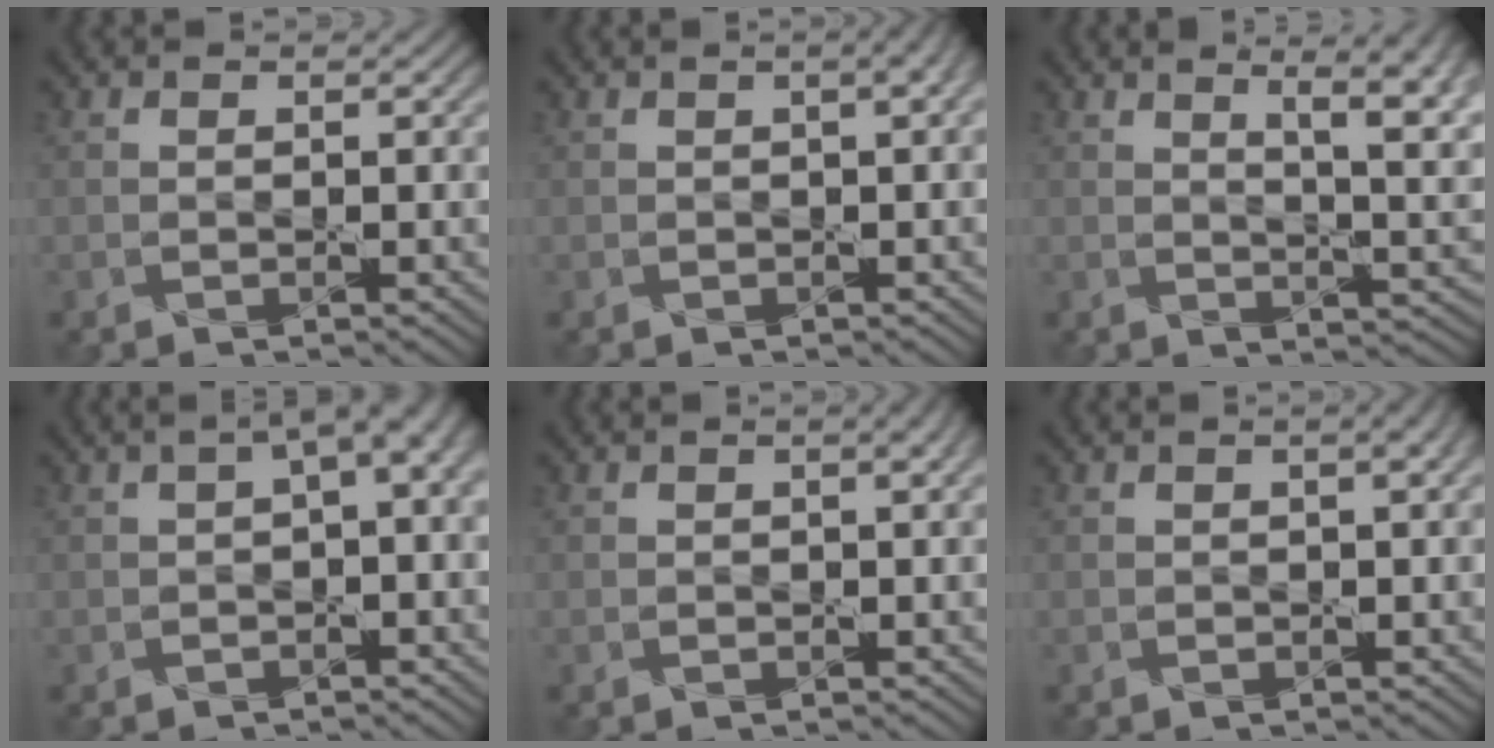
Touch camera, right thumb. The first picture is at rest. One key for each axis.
{"total": 2.6, "fx": 0.8, "fy": 0.9, "fz": 2.3, "tx": -0.027, "ty": 0.009, "tz": 0.007}
{"total": 10.0, "fx": 4.3, "fy": 3.4, "fz": 8.3, "tx": -0.102, "ty": 0.021, "tz": 0.053}
{"total": 4.1, "fx": 0.8, "fy": 1.3, "fz": 3.8, "tx": -0.051, "ty": 0.008, "tz": 0.012}
{"total": 1.5, "fx": 0.5, "fy": 0.4, "fz": 1.4, "tx": -0.020, "ty": 0.005, "tz": 0.003}
{"total": 1.9, "fx": 0.6, "fy": 0.6, "fz": 1.7, "tx": -0.022, "ty": 0.007, "tz": 0.005}